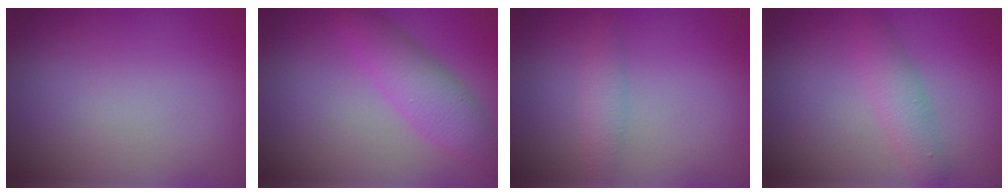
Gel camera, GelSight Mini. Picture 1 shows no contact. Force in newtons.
{"total": 3.9, "press": 3.9, "slide": 0.0}
{"total": 1.6, "press": 1.6, "slide": 0.1}
{"total": 2.4, "press": 2.4, "slide": 0.1}